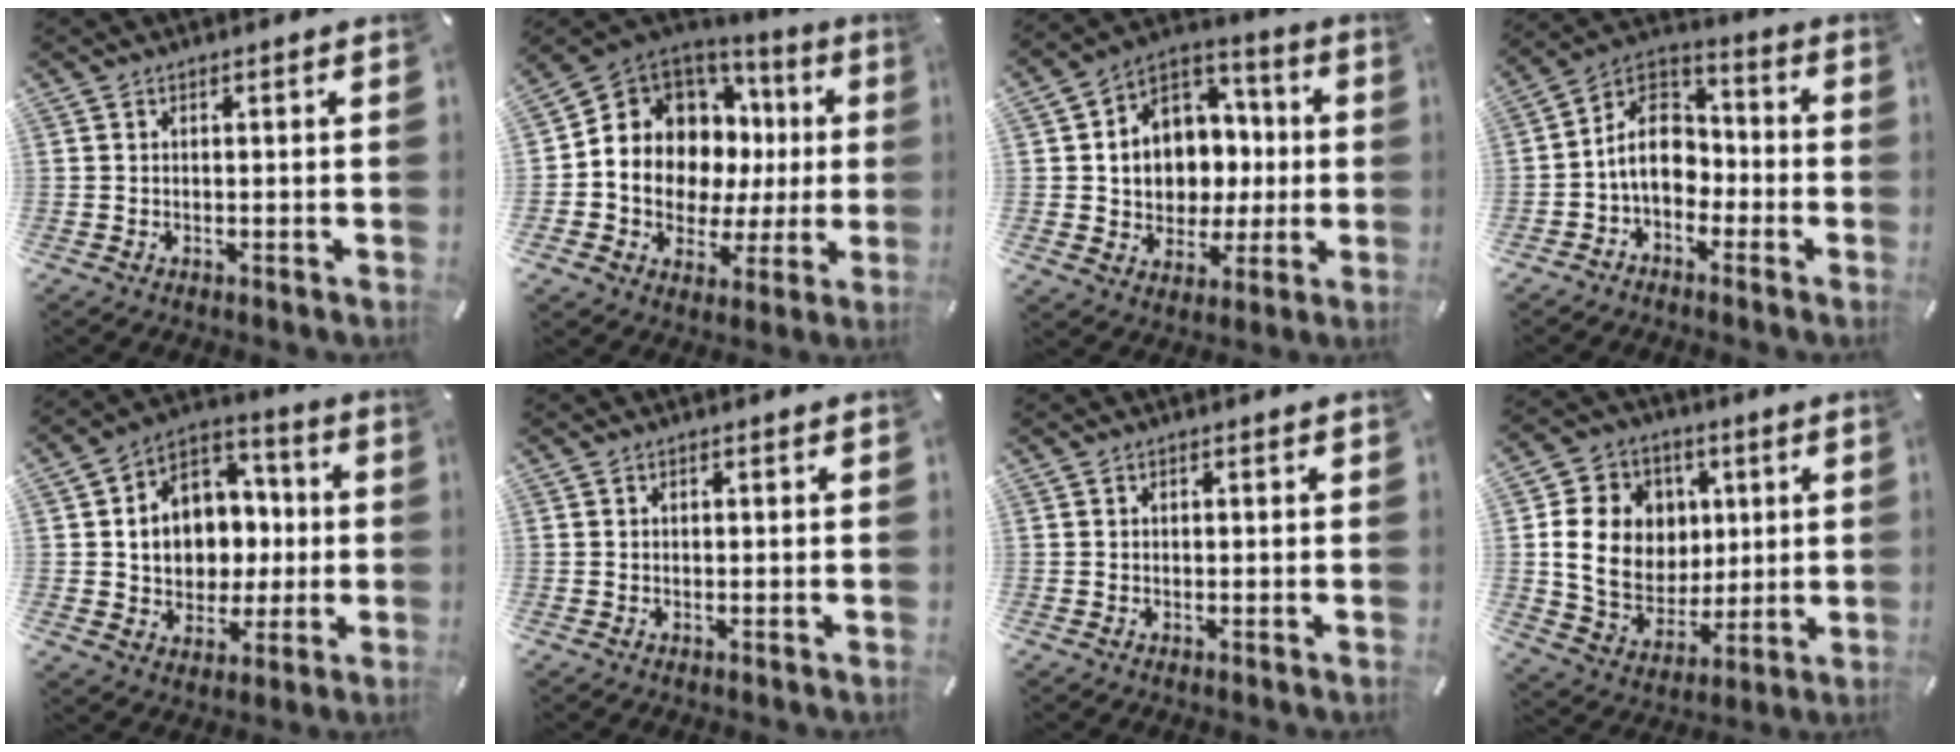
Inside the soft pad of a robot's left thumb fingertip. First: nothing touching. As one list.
[{"total": 11.2, "force": [2.2, 10.1, 4.4], "torque": [-0.079, -0.050, 0.050]}, {"total": 11.2, "force": [0.2, 10.8, 3.0], "torque": [-0.056, -0.016, 0.017]}, {"total": 10.9, "force": [-3.0, 8.5, 6.0], "torque": [-0.129, 0.023, -0.056]}, {"total": 12.3, "force": [-0.4, 11.2, 5.0], "torque": [-0.091, 0.001, 0.001]}, {"total": 0.6, "force": [0.0, 0.6, 0.2], "torque": [-0.003, 0.004, -0.001]}, {"total": 0.7, "force": [0.0, 0.6, 0.3], "torque": [-0.004, 0.004, -0.001]}, {"total": 14.7, "force": [2.3, 13.3, 5.9], "torque": [-0.114, 0.001, 0.055]}]